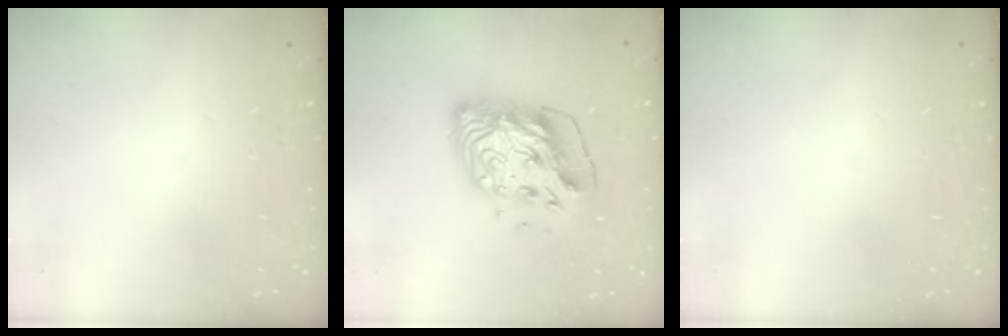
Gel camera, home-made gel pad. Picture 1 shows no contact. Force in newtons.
{"total": 14.8, "press": 14.7, "slide": 1.7}
{"total": 0.0}